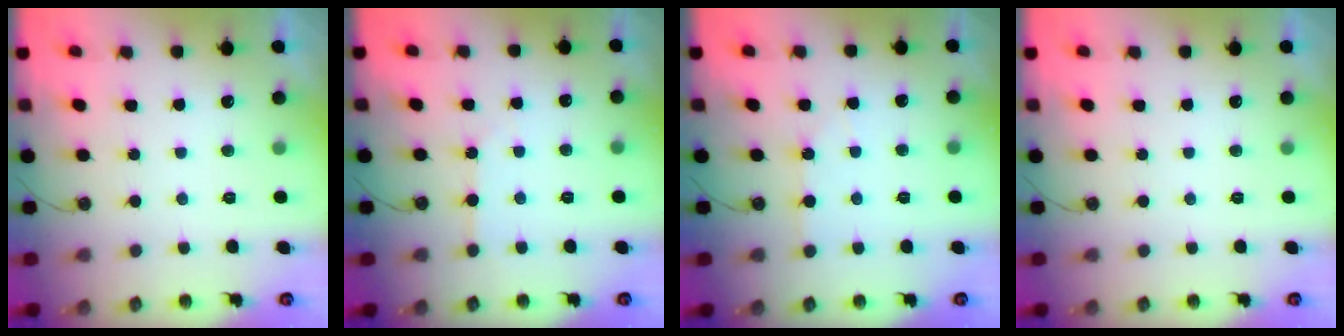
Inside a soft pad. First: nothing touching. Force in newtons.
{"total": 3.3, "press": 3.3, "slide": 0.5}
{"total": 3.3, "press": 3.3, "slide": 0.6}
{"total": 0.0}